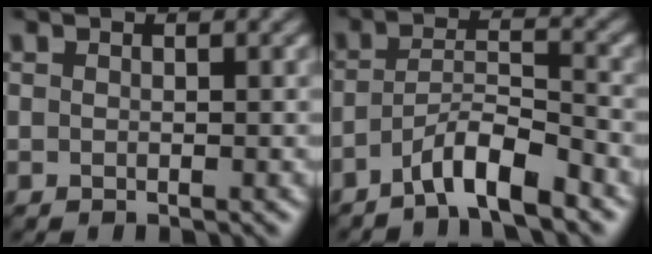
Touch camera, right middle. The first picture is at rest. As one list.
[{"total": 4.5, "force": [-3.3, 0.8, 3.1], "torque": [-0.051, 0.008, -0.064]}]